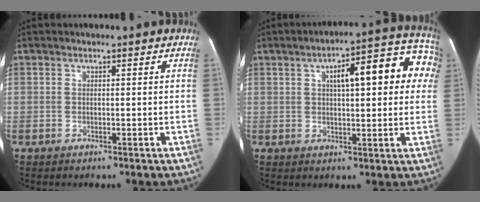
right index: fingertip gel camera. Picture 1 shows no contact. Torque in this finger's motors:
{"motor_torque": [0.50, 0.18, 0.45, 0.06]}